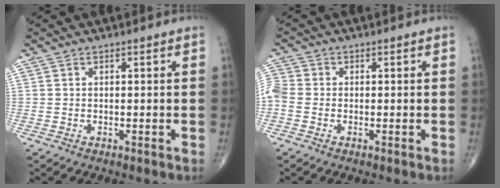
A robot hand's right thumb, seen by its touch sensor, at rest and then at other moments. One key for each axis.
{"total": 4.2, "fx": -0.9, "fy": 3.3, "fz": 2.5, "tx": -0.065, "ty": 0.010, "tz": -0.028}